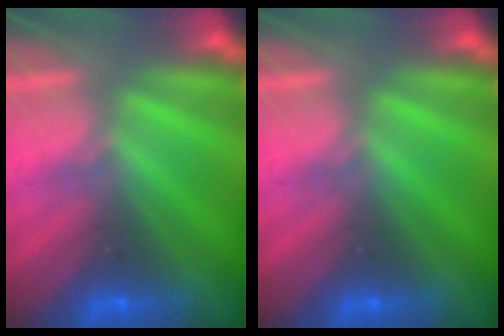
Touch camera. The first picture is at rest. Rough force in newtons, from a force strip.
{"total": 0.0}